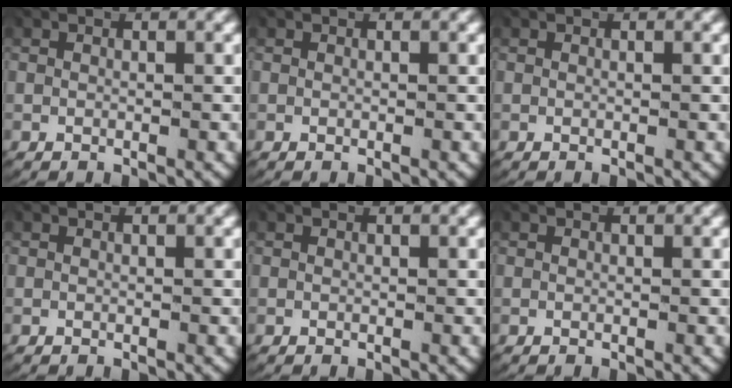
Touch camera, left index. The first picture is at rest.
{"total": 0.0}
{"total": 0.0}
{"total": 0.0}
{"total": 0.0}
{"total": 0.0}